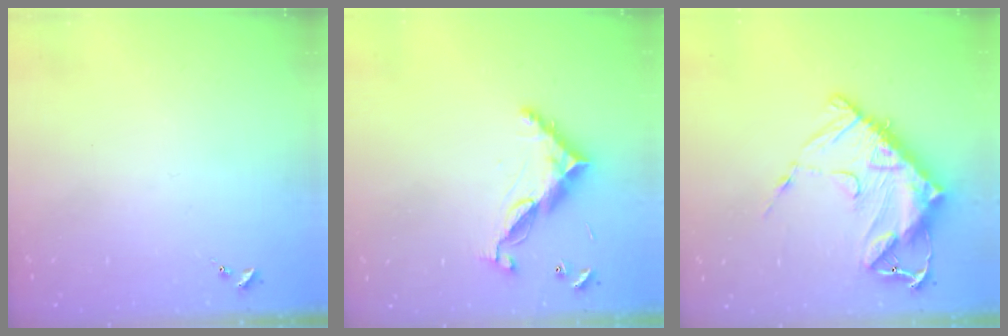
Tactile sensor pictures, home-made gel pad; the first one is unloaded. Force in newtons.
{"total": 9.9, "press": 9.9, "slide": 0.4}
{"total": 18.7, "press": 18.6, "slide": 1.9}